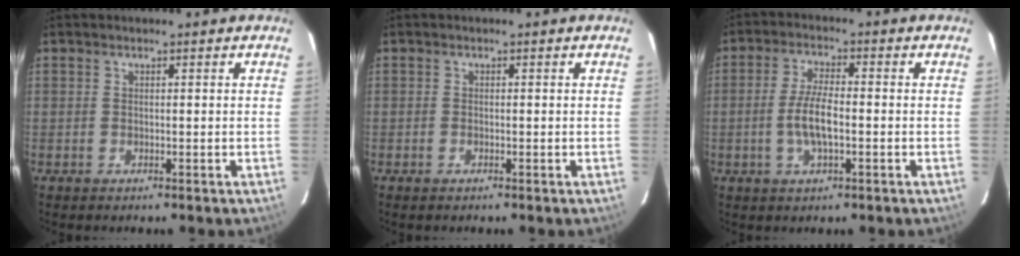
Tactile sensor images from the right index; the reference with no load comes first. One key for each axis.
{"total": 0.7, "fx": -0.5, "fy": 0.4, "fz": 0.3, "tx": -0.008, "ty": -0.002, "tz": -0.012}
{"total": 6.0, "fx": -1.1, "fy": 1.8, "fz": 5.6, "tx": -0.112, "ty": 0.002, "tz": -0.020}